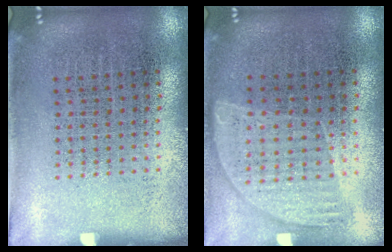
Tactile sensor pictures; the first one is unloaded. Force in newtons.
{"total": 0.9, "press": 0.8, "slide": 0.3}